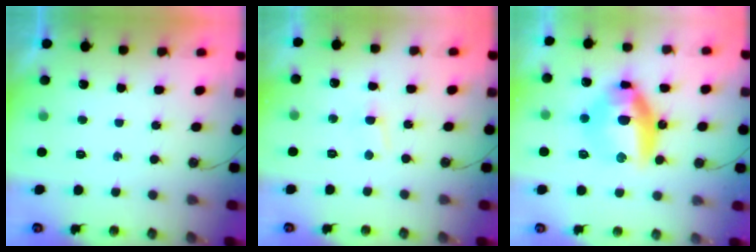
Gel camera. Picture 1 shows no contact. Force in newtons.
{"total": 3.3, "press": 3.2, "slide": 0.5}
{"total": 15.4, "press": 15.2, "slide": 2.2}